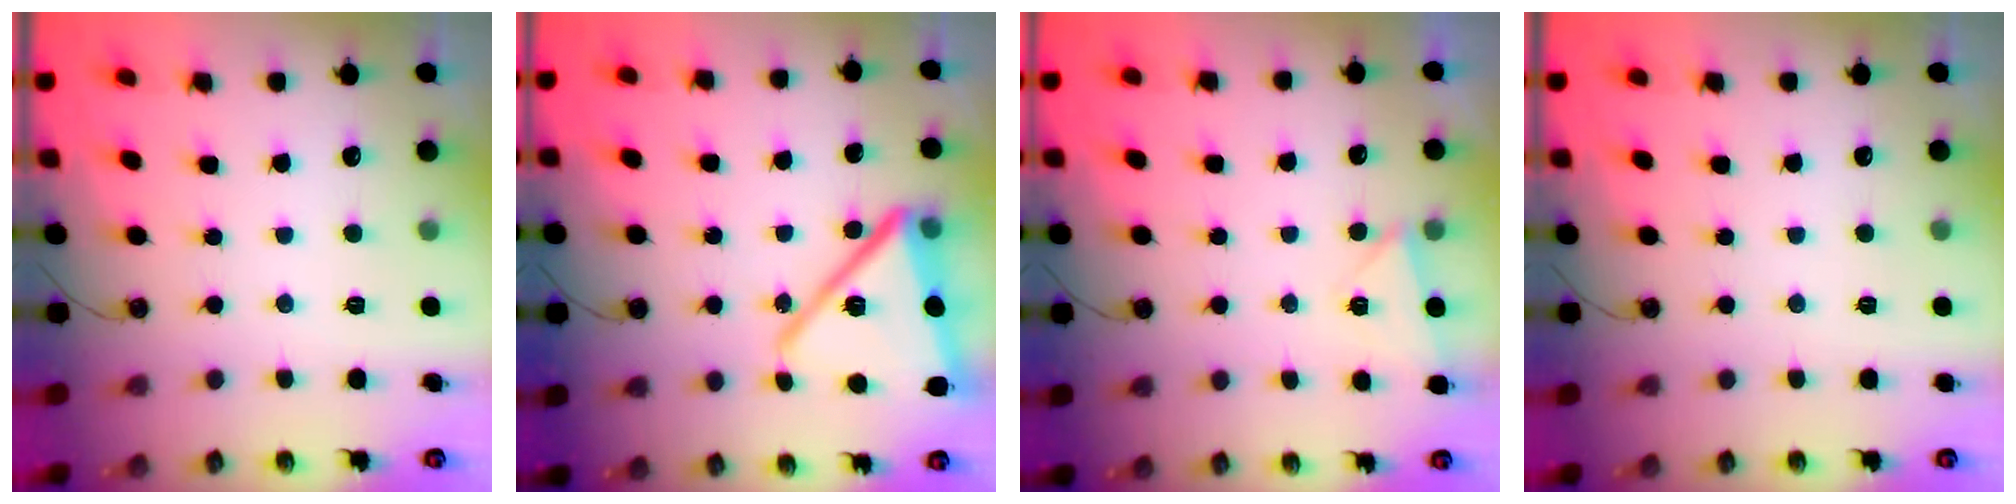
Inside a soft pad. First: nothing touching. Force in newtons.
{"total": 20.3, "press": 20.3, "slide": 1.3}
{"total": 3.8, "press": 2.8, "slide": 2.6}
{"total": 1.5, "press": 0.8, "slide": 1.3}